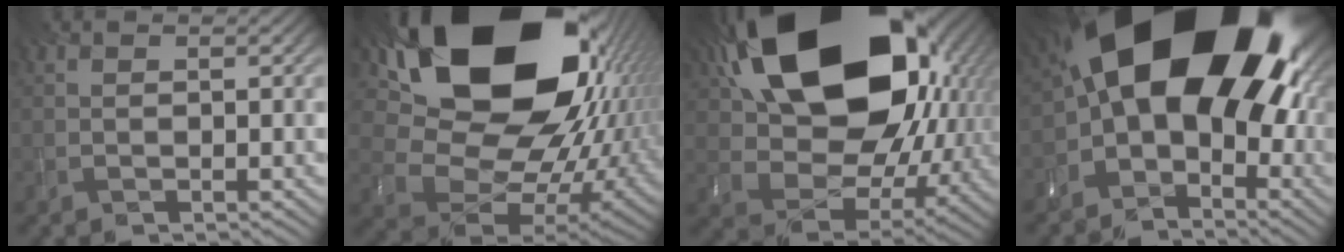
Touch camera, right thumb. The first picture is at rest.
{"total": 23.0, "force": [9.2, 16.3, 13.4], "torque": [-0.296, -0.012, 0.205]}
{"total": 21.7, "force": [7.8, 14.7, 14.0], "torque": [-0.310, -0.011, 0.169]}
{"total": 19.7, "force": [1.8, 12.6, 15.1], "torque": [-0.204, -0.057, 0.067]}